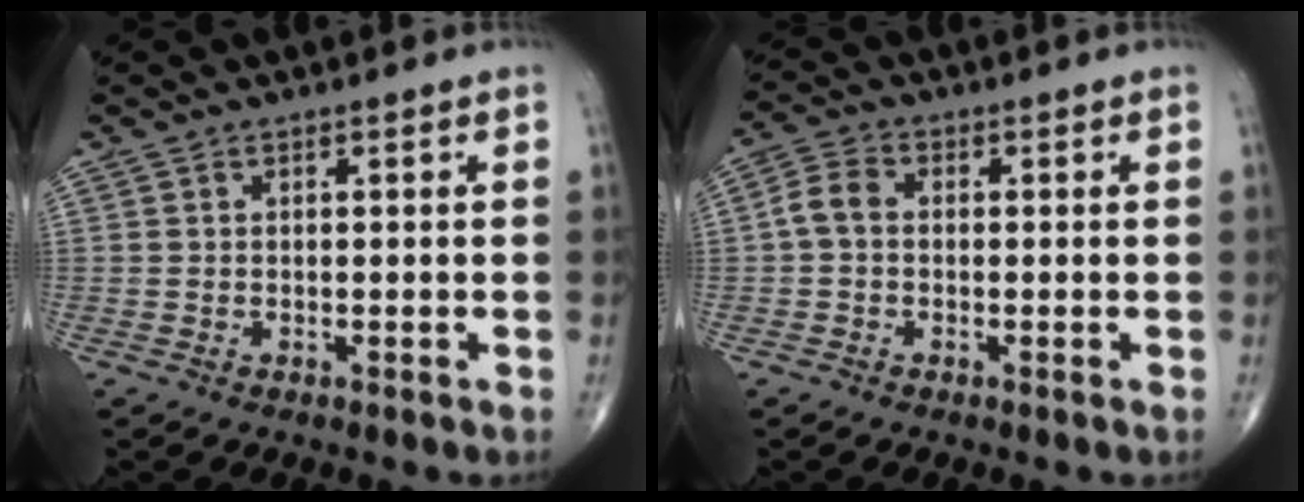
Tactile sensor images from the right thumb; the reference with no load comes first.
{"total": 4.3, "force": [-0.2, 3.2, 2.9], "torque": [-0.052, 0.013, -0.016]}